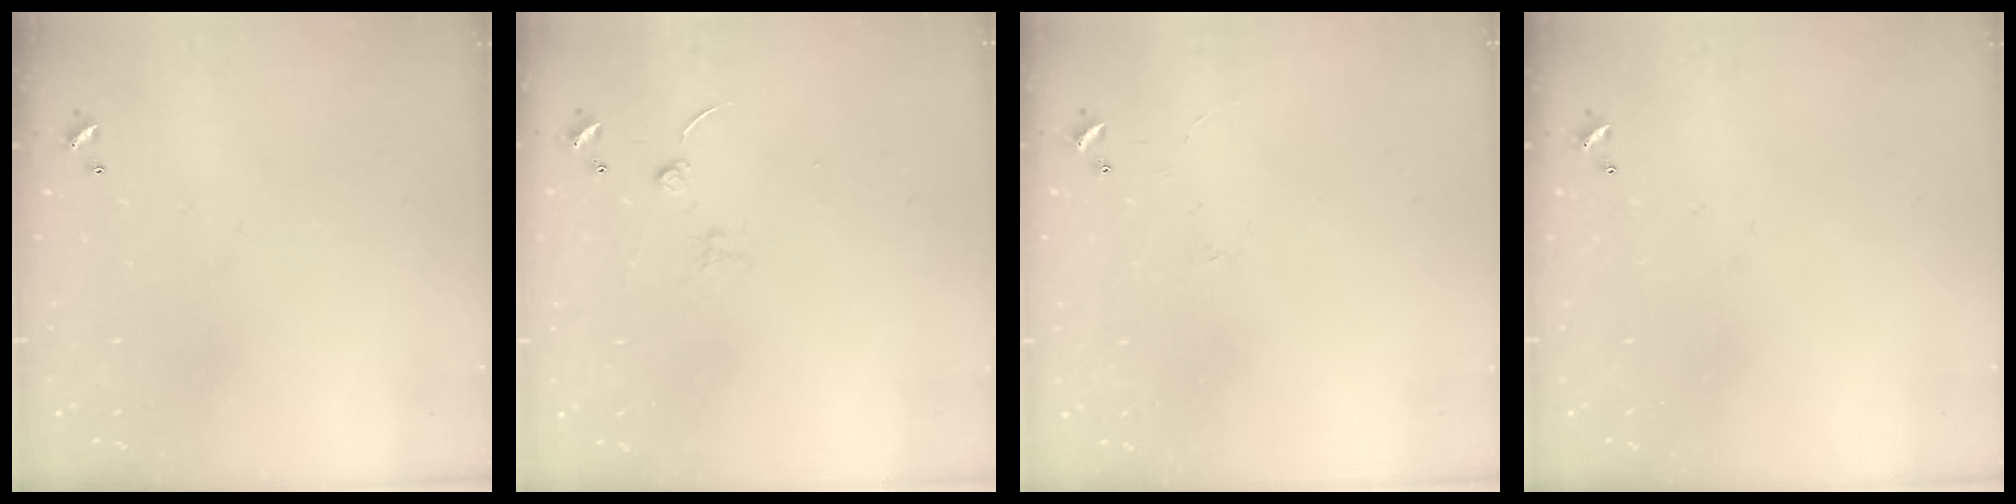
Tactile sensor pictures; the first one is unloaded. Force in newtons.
{"total": 0.9, "press": 0.9, "slide": 0.3}
{"total": 1.8, "press": 1.7, "slide": 0.4}
{"total": 0.0}